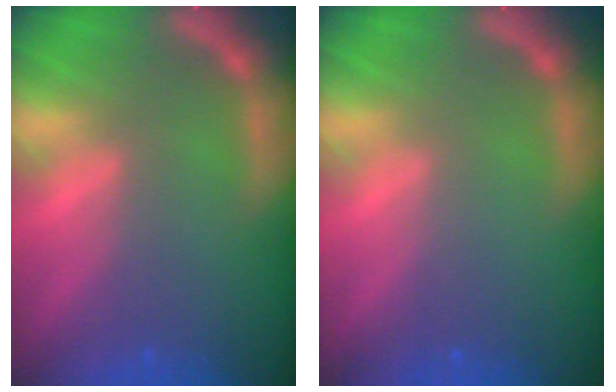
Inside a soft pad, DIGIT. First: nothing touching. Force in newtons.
{"total": 0.0}